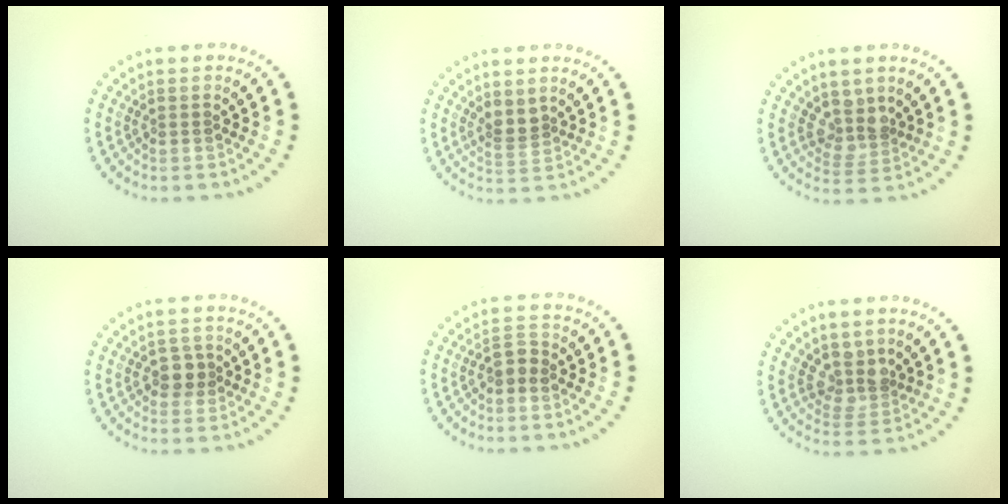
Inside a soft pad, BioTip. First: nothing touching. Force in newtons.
{"total": 1.8, "press": 1.3, "slide": 1.2}
{"total": 2.5, "press": 1.9, "slide": 1.6}
{"total": 1.9, "press": 1.7, "slide": 0.8}
{"total": 1.7, "press": 1.6, "slide": 0.6}
{"total": 2.5, "press": 1.9, "slide": 1.6}